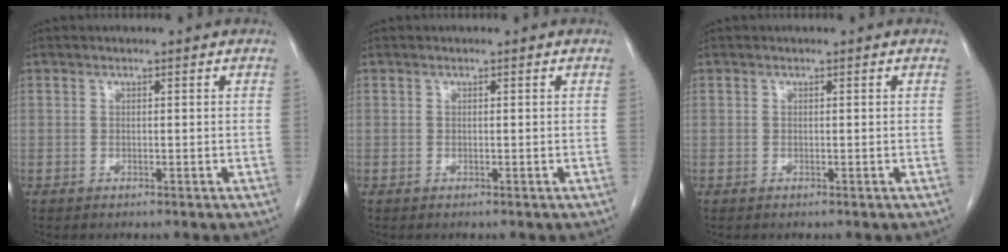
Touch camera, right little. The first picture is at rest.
{"total": 0.0}
{"total": 0.0}